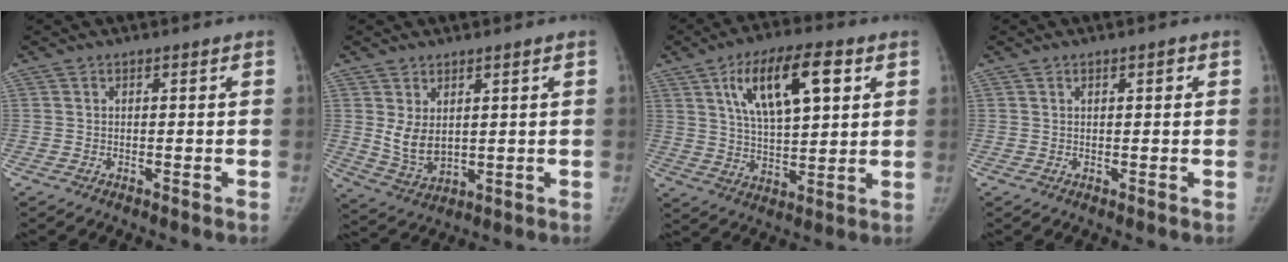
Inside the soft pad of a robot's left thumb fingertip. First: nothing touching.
{"total": 7.2, "force": [2.0, 4.2, 5.5], "torque": [-0.090, -0.023, 0.058]}
{"total": 15.5, "force": [6.3, 6.3, 12.7], "torque": [-0.191, -0.014, 0.109]}
{"total": 1.4, "force": [0.6, 0.5, 1.2], "torque": [-0.014, 0.001, 0.008]}